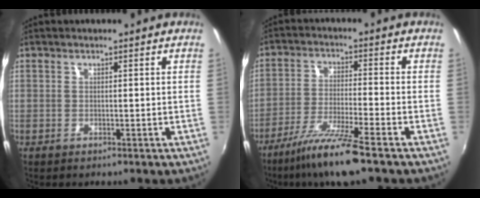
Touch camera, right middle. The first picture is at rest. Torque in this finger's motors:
{"motor_torque": [0.78, -0.74, 0.42, 0.15]}